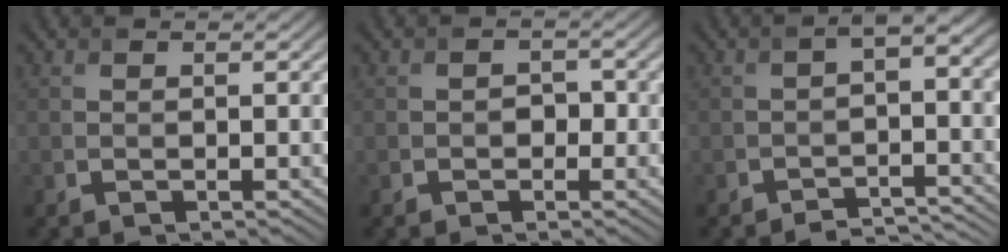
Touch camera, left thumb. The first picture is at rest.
{"total": 1.6, "force": [-0.4, 1.3, 0.9], "torque": [-0.013, -0.002, -0.007]}
{"total": 4.9, "force": [-2.7, 1.4, 3.8], "torque": [-0.051, -0.004, -0.045]}